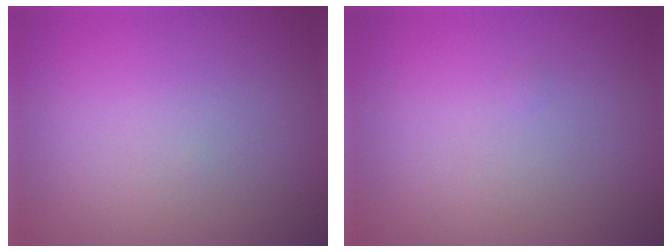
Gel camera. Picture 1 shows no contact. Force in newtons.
{"total": 0.0}